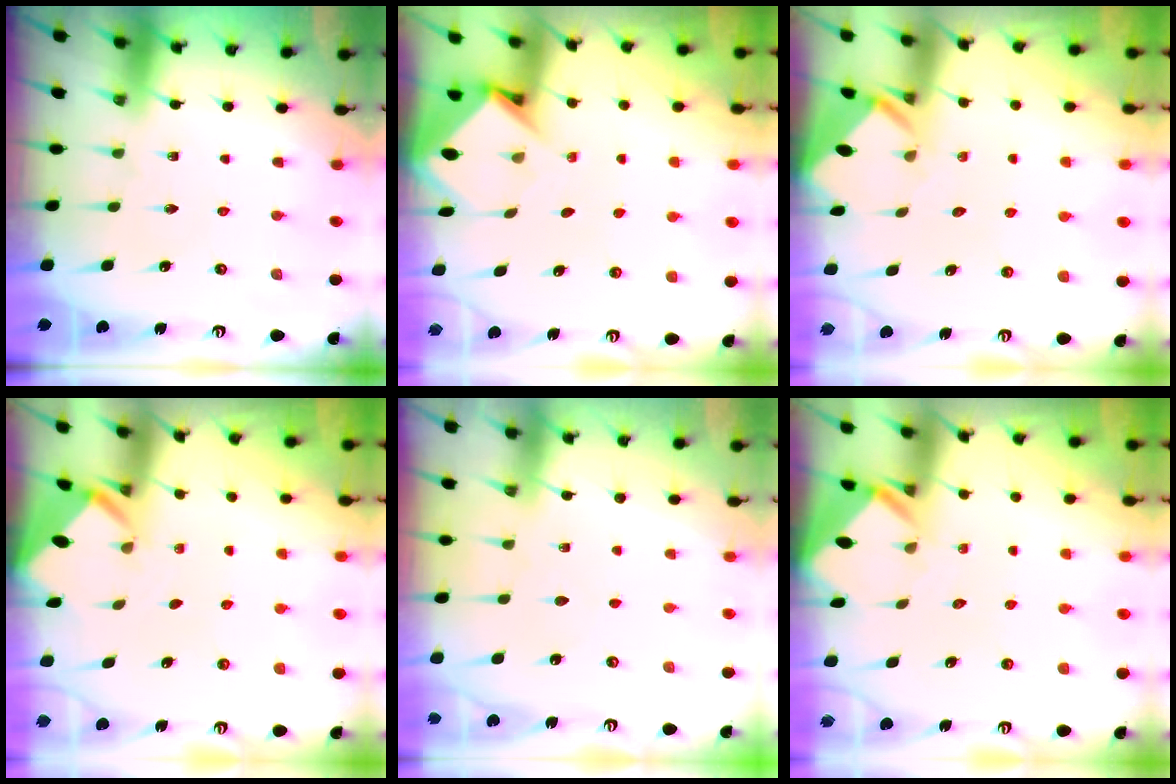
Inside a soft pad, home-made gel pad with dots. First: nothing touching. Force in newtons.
{"total": 3.9, "press": 3.9, "slide": 0.3}
{"total": 3.3, "press": 3.3, "slide": 0.1}
{"total": 2.0, "press": 2.0, "slide": 0.2}
{"total": 3.0, "press": 2.9, "slide": 0.4}
{"total": 3.0, "press": 3.0, "slide": 0.3}